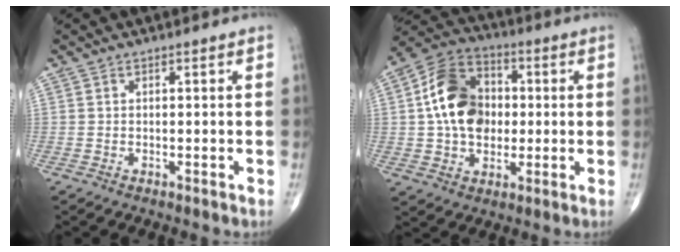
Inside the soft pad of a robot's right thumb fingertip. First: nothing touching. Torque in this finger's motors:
{"motor_torque": [-0.40, 1.31, 1.45, 0.43, 0.43]}